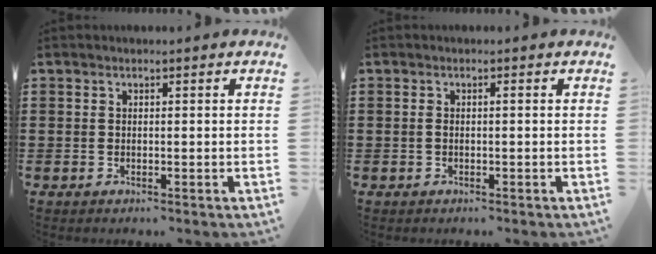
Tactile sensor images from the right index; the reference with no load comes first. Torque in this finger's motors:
{"motor_torque": [0.34, -0.27, 0.00, 0.04]}